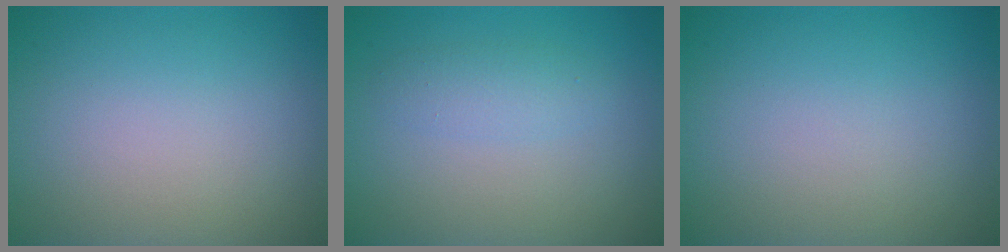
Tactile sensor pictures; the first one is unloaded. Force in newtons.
{"total": 1.6, "press": 1.6, "slide": 0.0}
{"total": 0.0}